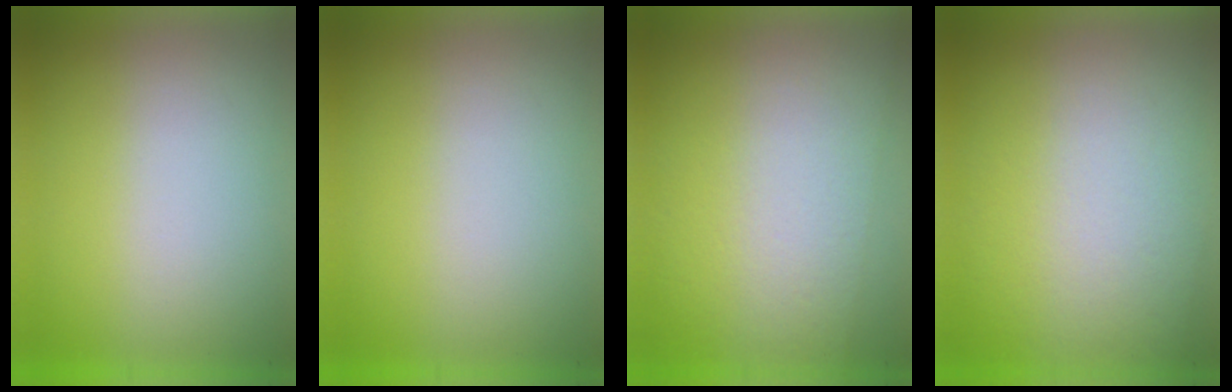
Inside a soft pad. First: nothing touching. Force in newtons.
{"total": 0.0}
{"total": 2.8}
{"total": 2.6}